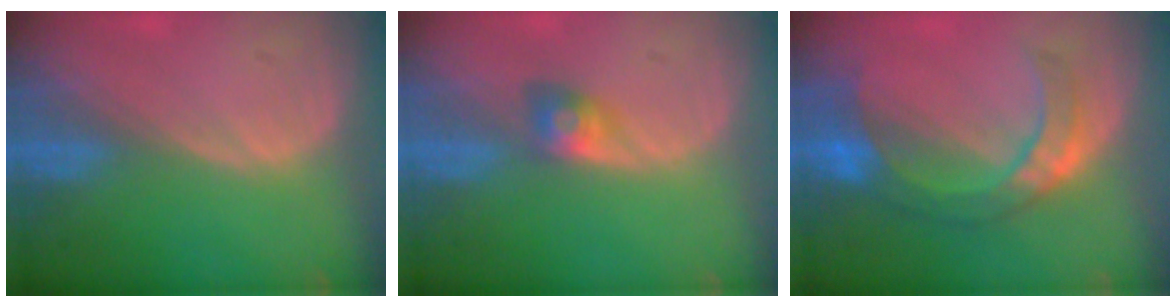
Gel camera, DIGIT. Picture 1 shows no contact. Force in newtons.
{"total": 2.8, "press": 2.6, "slide": 1.1}
{"total": 8.0, "press": 7.5, "slide": 2.8}